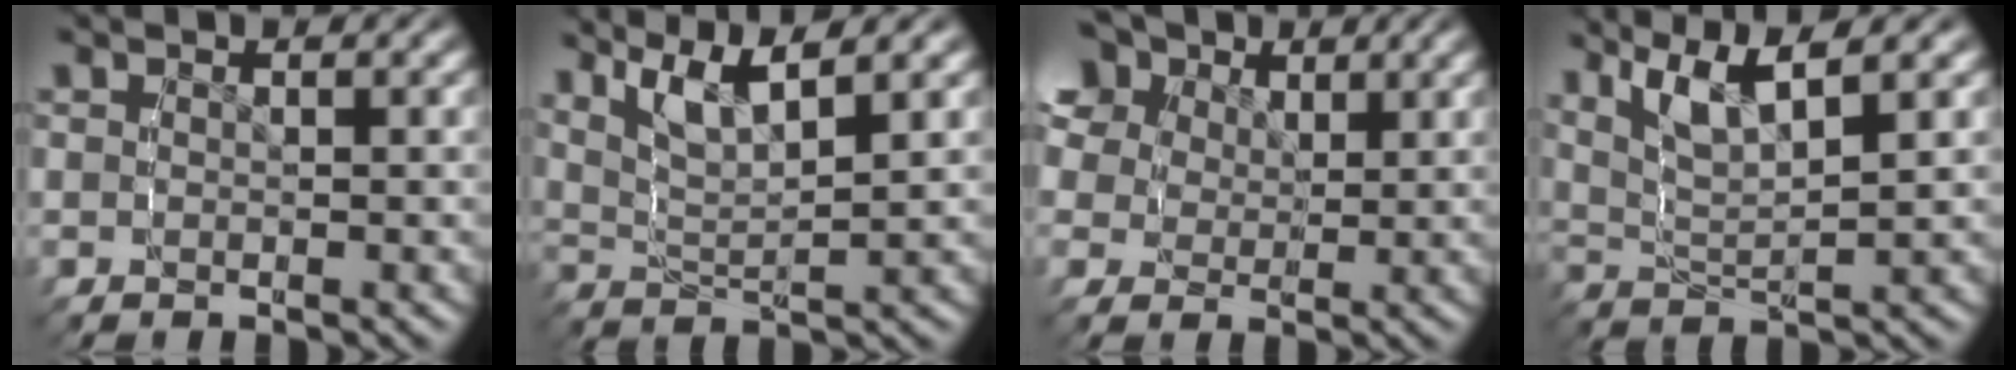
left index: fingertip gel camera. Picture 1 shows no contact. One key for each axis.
{"total": 6.2, "fx": 3.5, "fy": 3.2, "fz": 4.0, "tx": -0.093, "ty": -0.007, "tz": 0.058}
{"total": 9.9, "fx": 5.4, "fy": 6.7, "fz": 4.8, "tx": -0.082, "ty": 0.009, "tz": 0.084}
{"total": 6.0, "fx": 3.3, "fy": 3.0, "fz": 4.0, "tx": -0.093, "ty": -0.006, "tz": 0.057}